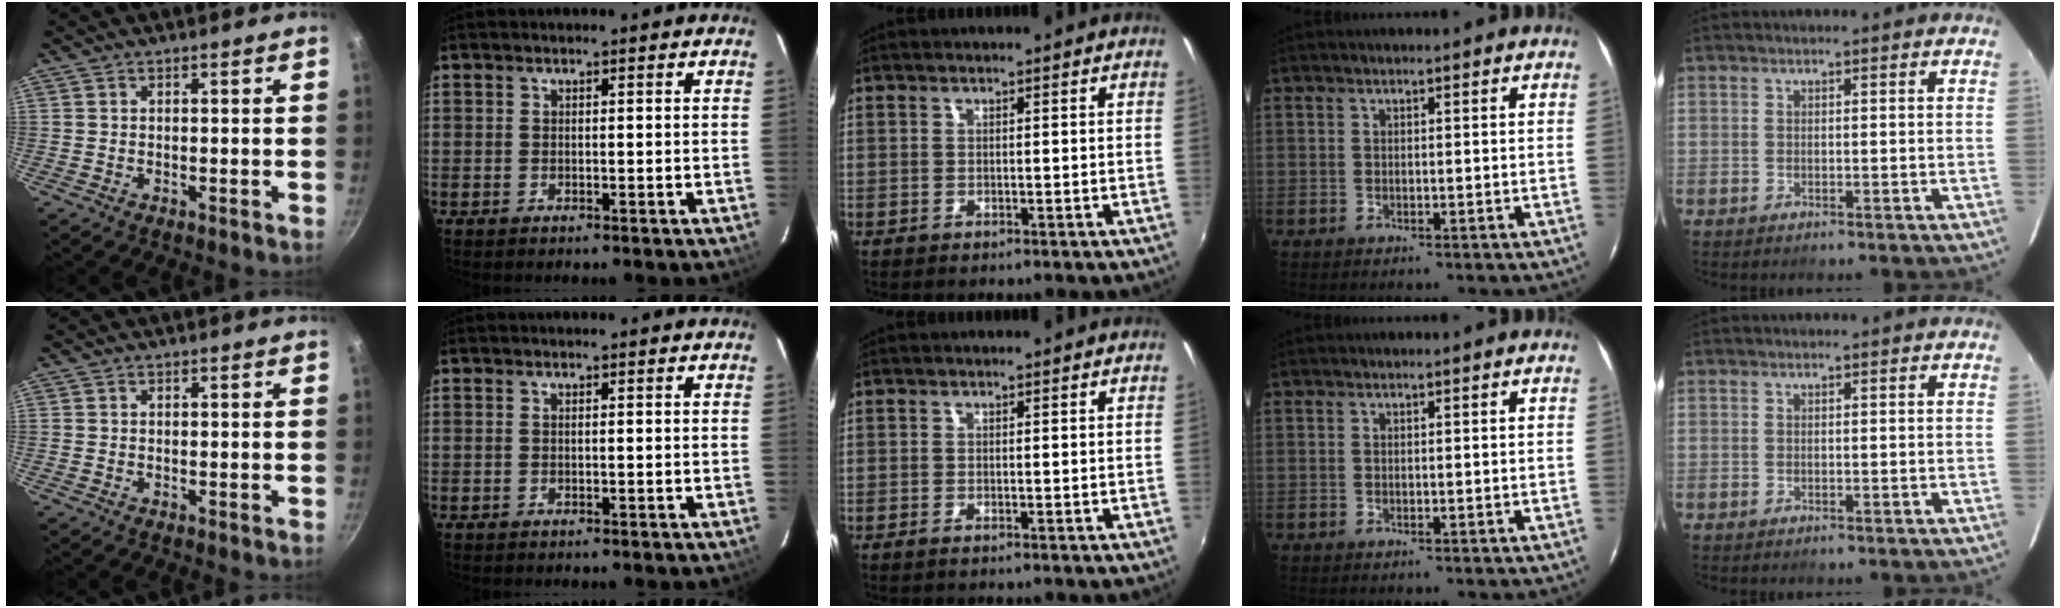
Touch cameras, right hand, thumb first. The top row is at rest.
{"middle": {"total": 0.5, "force": [-0.3, -0.1, 0.4], "torque": [-0.008, -0.003, -0.008]}}